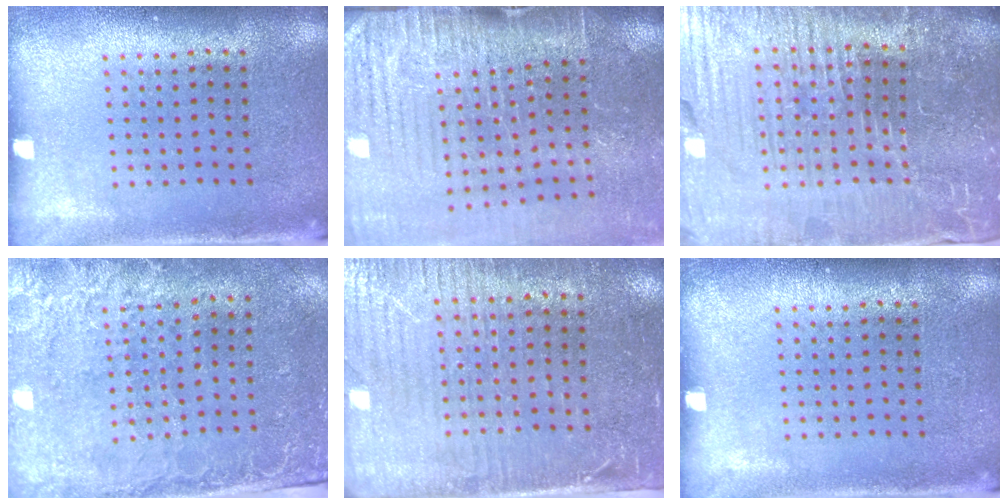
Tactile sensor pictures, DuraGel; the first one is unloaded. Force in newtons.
{"total": 4.1, "press": 4.0, "slide": 0.9}
{"total": 7.0, "press": 6.3, "slide": 3.2}
{"total": 2.6, "press": 2.4, "slide": 1.1}
{"total": 3.6, "press": 3.2, "slide": 1.7}
{"total": 0.0}